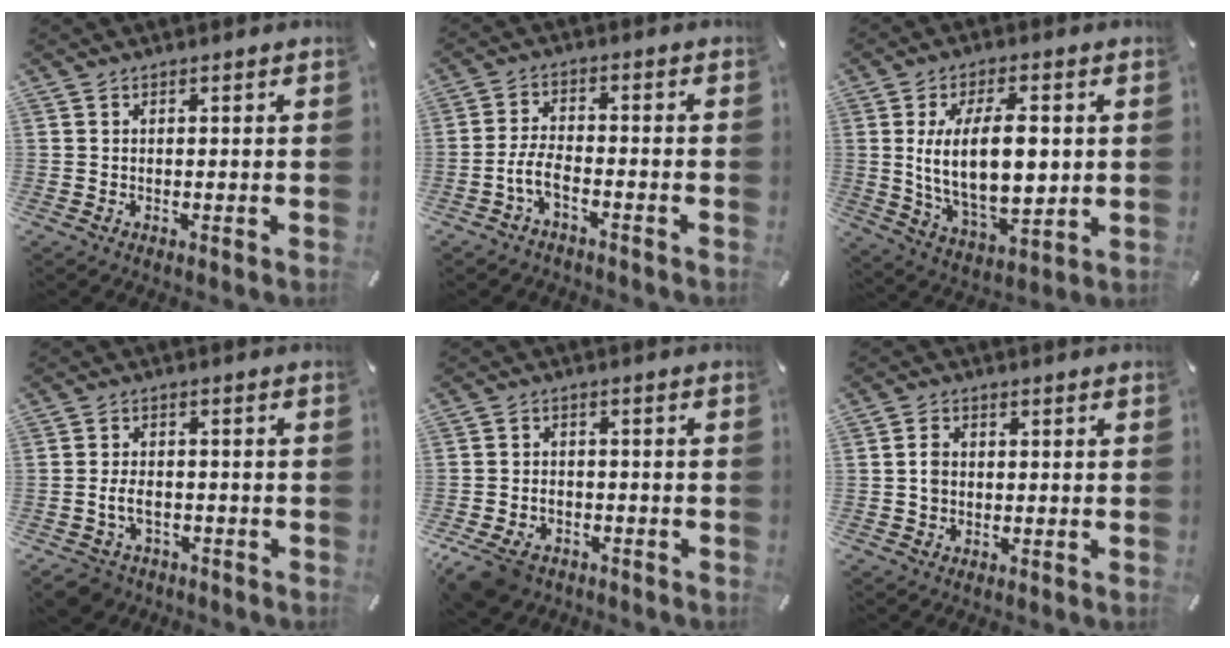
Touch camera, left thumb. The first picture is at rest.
{"total": 5.8, "force": [-3.1, 2.8, 4.1], "torque": [-0.094, 0.010, -0.061]}
{"total": 16.2, "force": [2.2, 8.0, 13.8], "torque": [-0.260, -0.013, 0.033]}
{"total": 5.8, "force": [-2.3, 4.2, 3.2], "torque": [-0.073, 0.011, -0.044]}
{"total": 7.5, "force": [-4.5, 5.0, 3.3], "torque": [-0.077, 0.019, -0.085]}
{"total": 3.2, "force": [-0.1, 2.7, 1.6], "torque": [-0.024, 0.006, -0.007]}